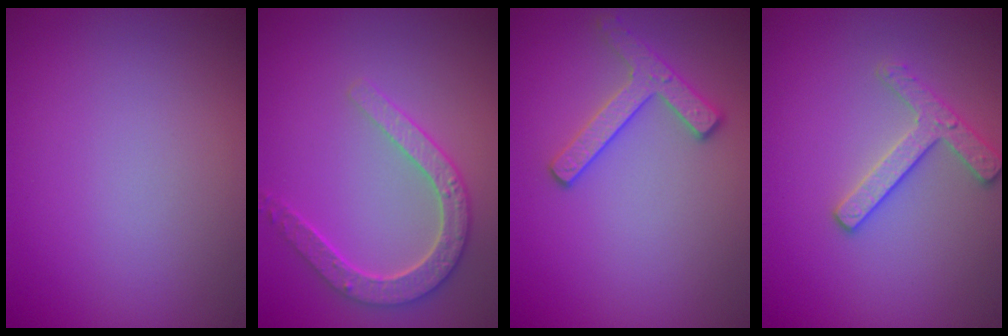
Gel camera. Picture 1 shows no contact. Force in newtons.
{"total": 4.0, "press": 3.5, "slide": 2.1}
{"total": 2.5, "press": 2.5, "slide": 0.4}
{"total": 2.6, "press": 2.6, "slide": 0.3}